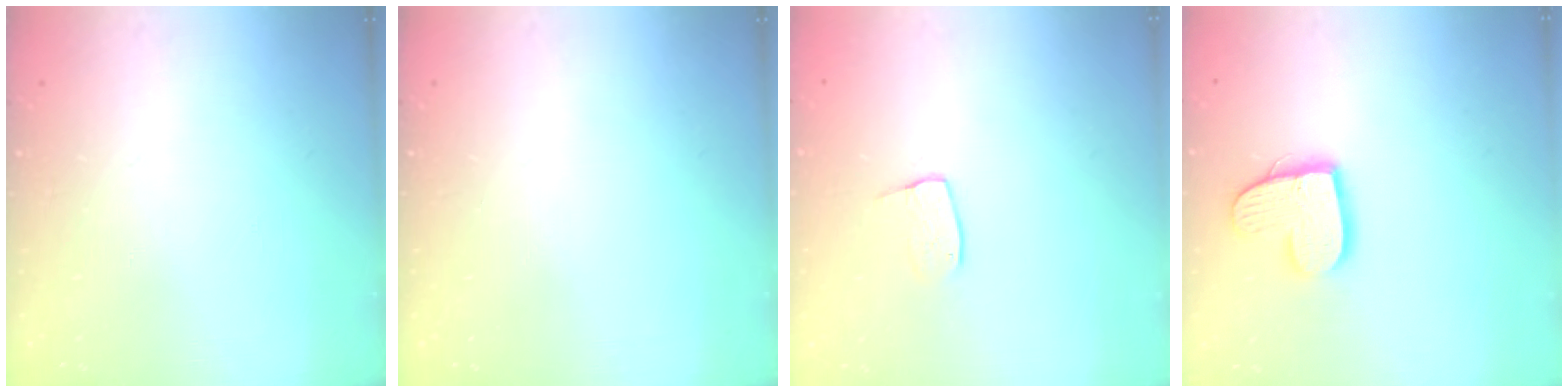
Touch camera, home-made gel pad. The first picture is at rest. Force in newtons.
{"total": 0.0}
{"total": 6.1, "press": 6.1, "slide": 0.3}
{"total": 12.6, "press": 12.6, "slide": 0.8}